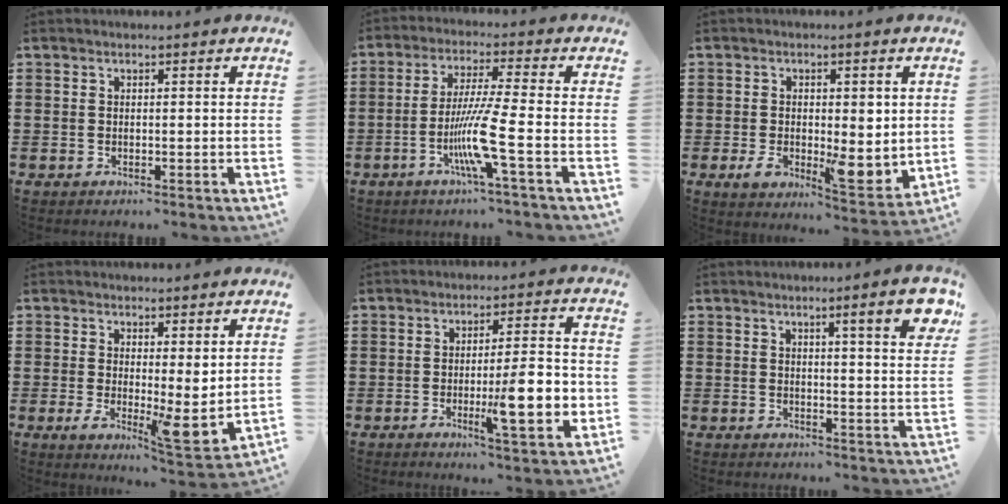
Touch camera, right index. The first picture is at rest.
{"total": 8.8, "force": [-3.2, -0.2, 8.2], "torque": [-0.165, -0.016, -0.065]}
{"total": 6.7, "force": [-0.7, 3.7, 5.5], "torque": [-0.074, 0.001, -0.012]}
{"total": 4.8, "force": [1.7, 1.4, 4.3], "torque": [-0.065, -0.034, 0.030]}
{"total": 11.4, "force": [-2.2, 2.5, 10.9], "torque": [-0.156, -0.012, -0.036]}
{"total": 7.0, "force": [3.9, 0.2, 5.8], "torque": [-0.087, -0.015, 0.057]}